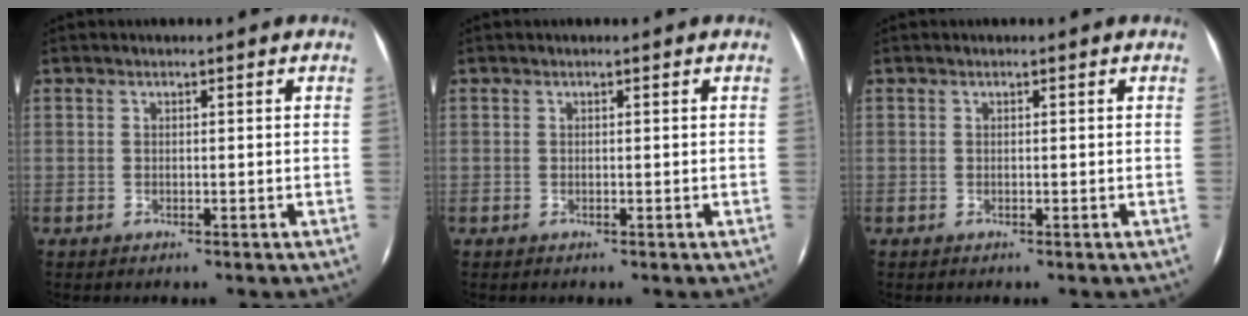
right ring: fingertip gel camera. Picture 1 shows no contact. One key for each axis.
{"total": 0.0}
{"total": 0.0}